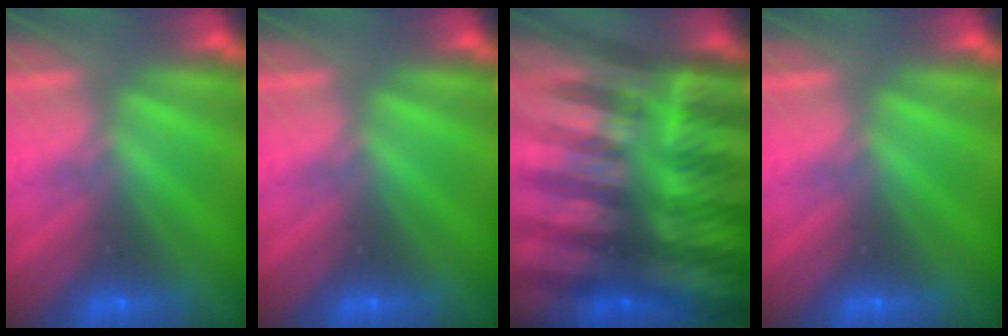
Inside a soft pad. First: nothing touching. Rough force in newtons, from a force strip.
{"total": 0.0}
{"total": 6.8}
{"total": 0.0}